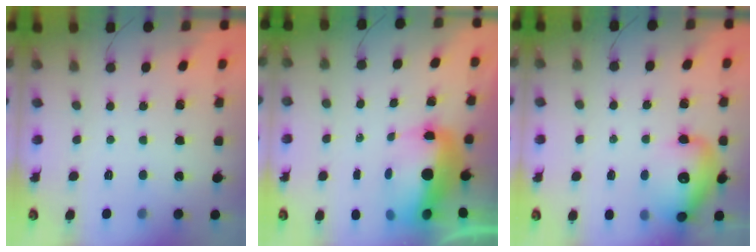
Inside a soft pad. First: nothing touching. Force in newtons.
{"total": 11.9, "press": 11.7, "slide": 2.3}
{"total": 14.3, "press": 13.9, "slide": 3.1}